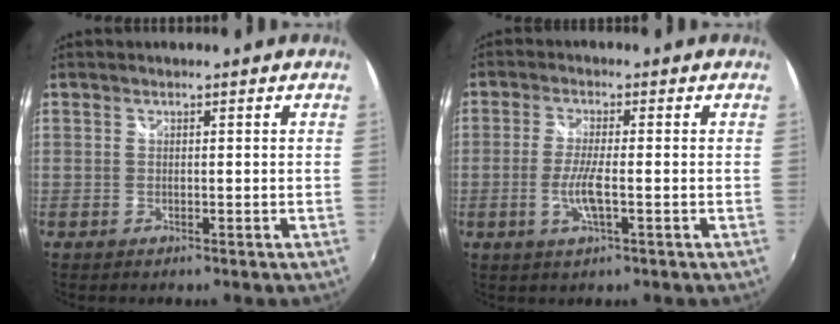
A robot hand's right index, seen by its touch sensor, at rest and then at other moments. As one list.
[{"total": 5.1, "force": [-1.5, 0.5, 4.9], "torque": [-0.100, -0.007, -0.029]}]